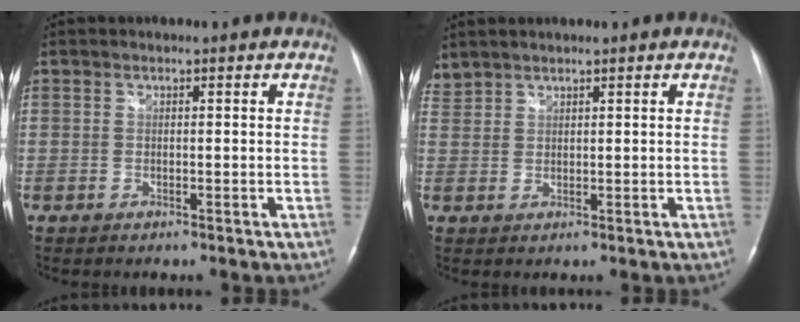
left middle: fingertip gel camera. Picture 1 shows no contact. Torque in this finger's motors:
{"motor_torque": [-0.08, -0.68, 0.17, 0.06]}